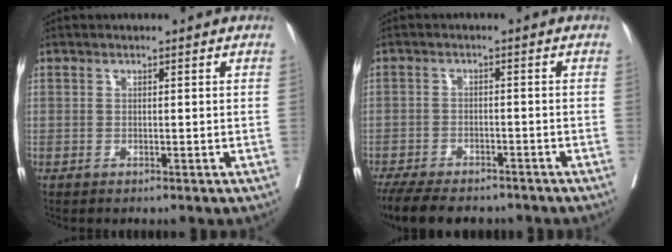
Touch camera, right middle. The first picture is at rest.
{"total": 12.5, "force": [-10.4, 4.2, 5.6], "torque": [-0.108, -0.011, -0.149]}